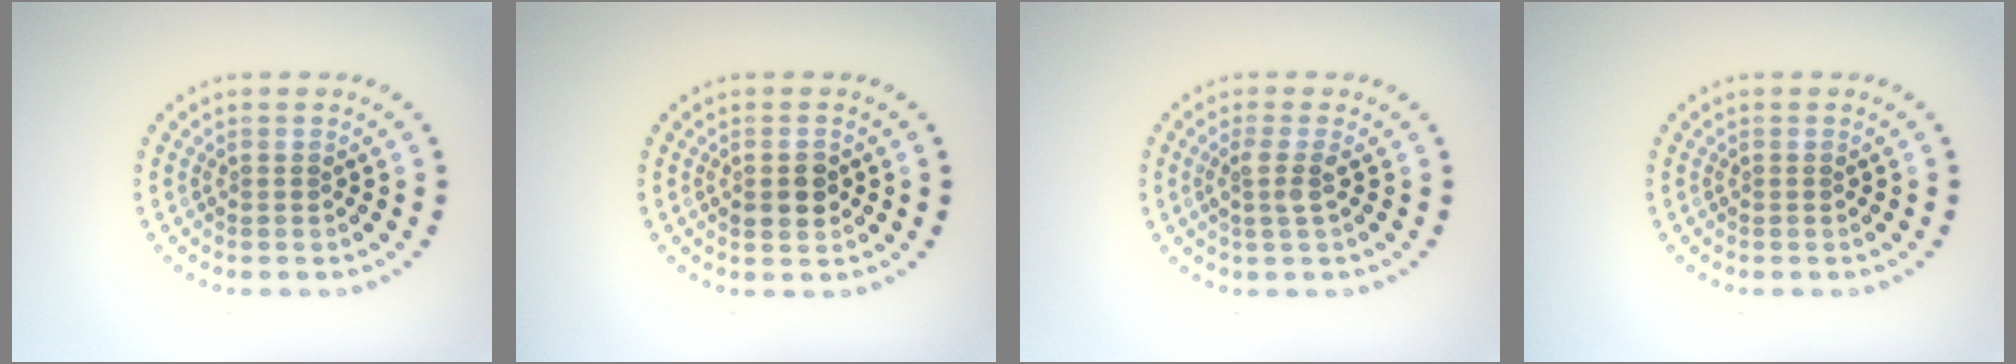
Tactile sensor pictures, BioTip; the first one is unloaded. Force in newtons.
{"total": 2.5, "press": 2.5, "slide": 0.2}
{"total": 1.9, "press": 1.3, "slide": 1.3}
{"total": 0.0}